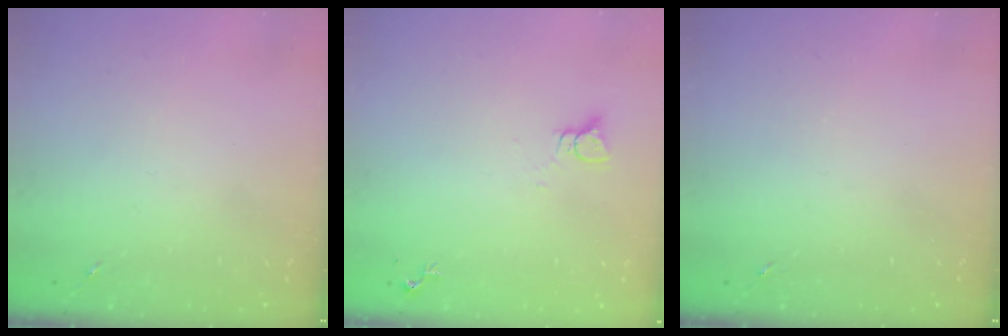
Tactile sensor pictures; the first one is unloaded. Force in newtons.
{"total": 2.2, "press": 2.2, "slide": 0.1}
{"total": 0.0}